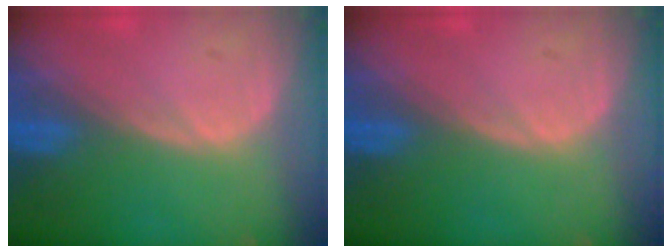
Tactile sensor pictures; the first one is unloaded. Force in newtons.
{"total": 0.0}